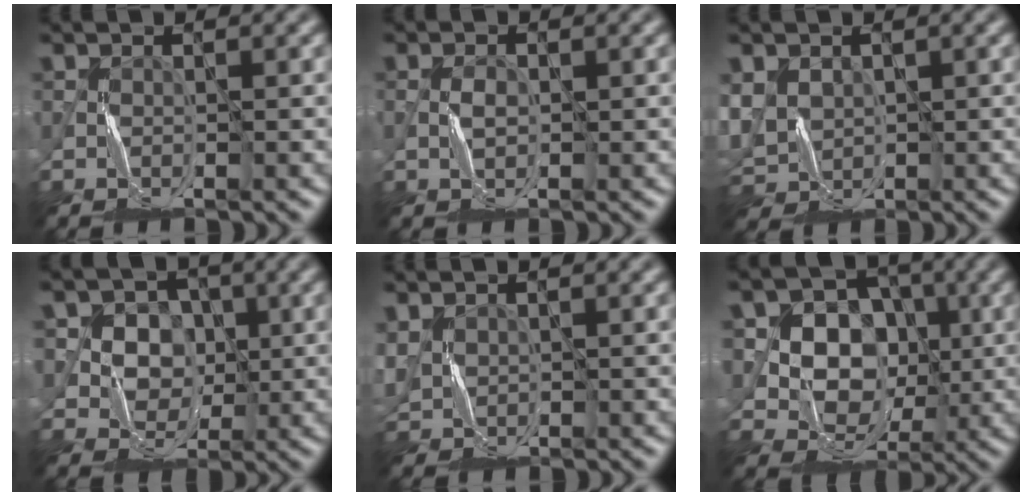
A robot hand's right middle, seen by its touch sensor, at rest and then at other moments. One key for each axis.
{"total": 0.7, "fx": -0.4, "fy": 0.4, "fz": 0.3, "tx": -0.008, "ty": 0.004, "tz": -0.007}
{"total": 4.1, "fx": 1.0, "fy": 3.4, "fz": 2.0, "tx": -0.070, "ty": 0.001, "tz": 0.027}
{"total": 6.6, "fx": 1.4, "fy": 5.9, "fz": 2.7, "tx": -0.042, "ty": 0.014, "tz": 0.020}
{"total": 2.3, "fx": 0.9, "fy": 1.8, "fz": 1.1, "tx": -0.040, "ty": 0.003, "tz": 0.025}
{"total": 8.3, "fx": 0.8, "fy": 7.3, "fz": 4.0, "tx": -0.064, "ty": 0.021, "tz": 0.003}